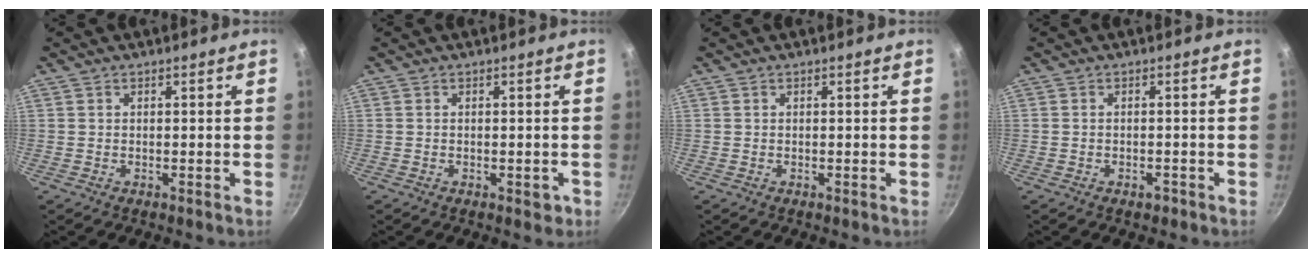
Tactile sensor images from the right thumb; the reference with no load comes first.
{"total": 2.0, "force": [-0.7, 1.0, 1.5], "torque": [-0.015, 0.000, -0.010]}
{"total": 0.0}
{"total": 1.5, "force": [-1.0, 0.8, 0.9], "torque": [-0.013, 0.008, -0.011]}